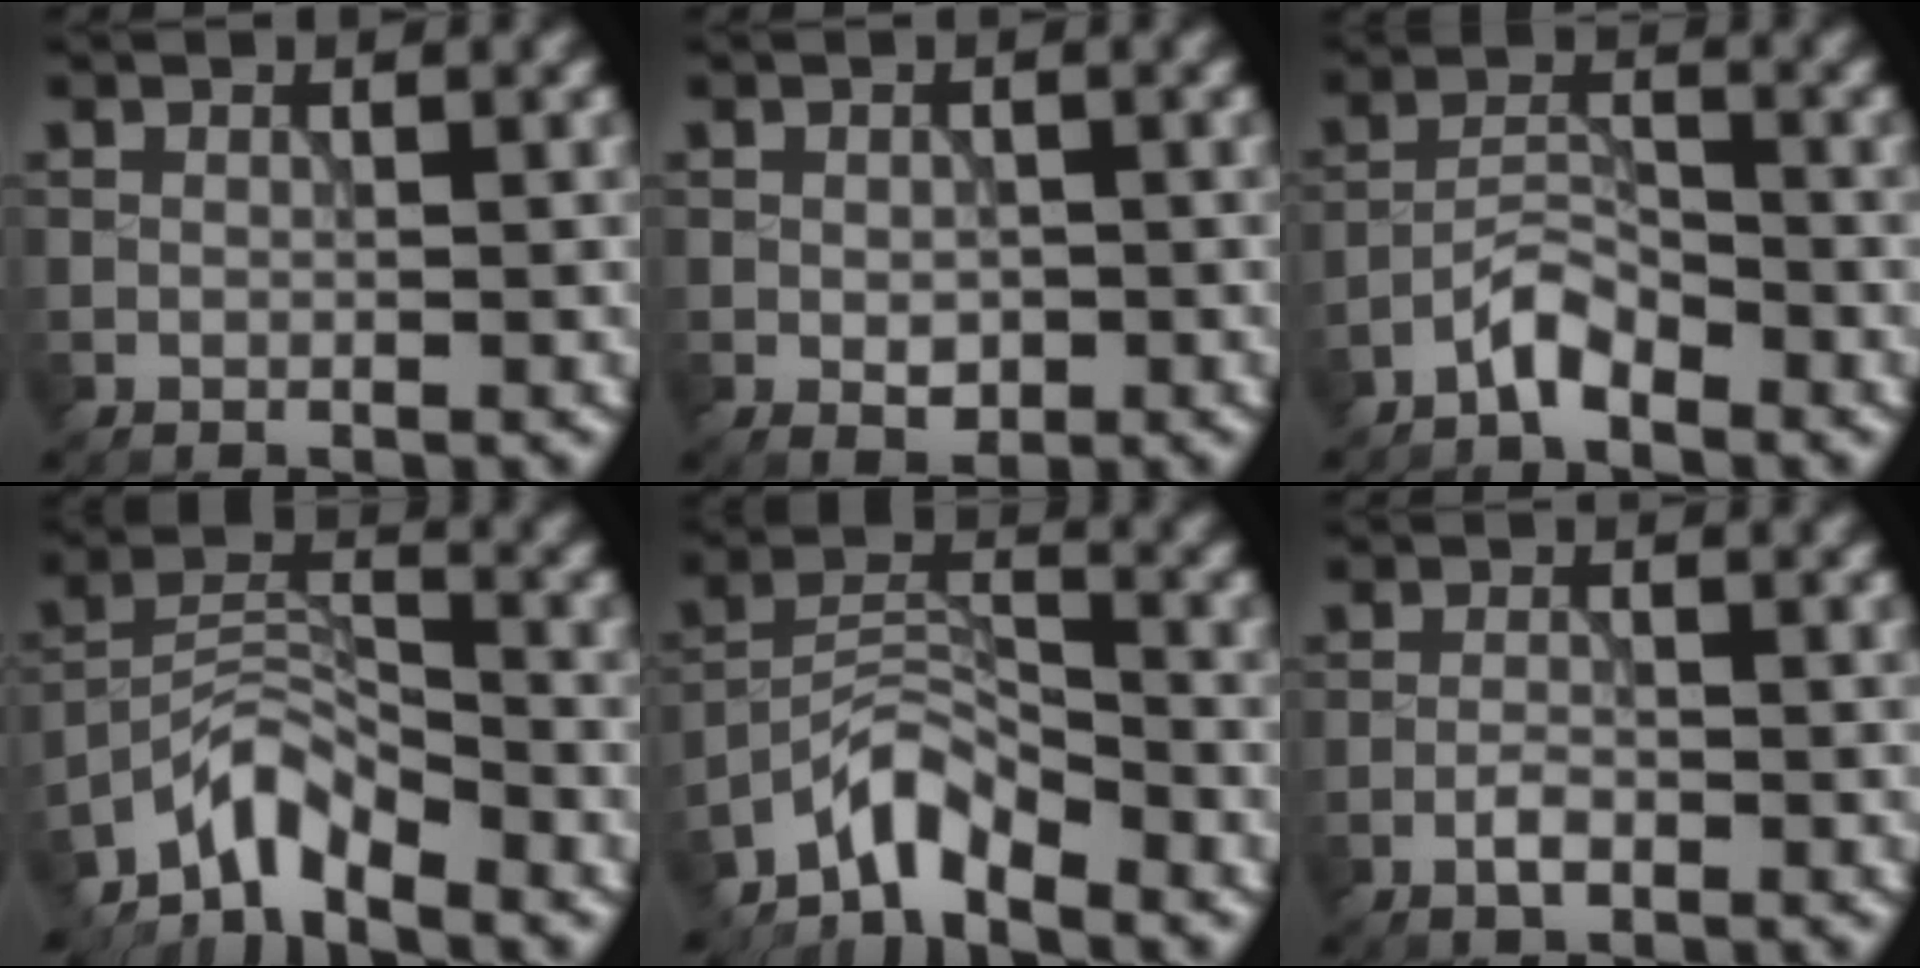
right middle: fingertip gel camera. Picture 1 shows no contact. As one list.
[{"total": 2.1, "force": [-0.5, 1.3, 1.5], "torque": [-0.025, -0.004, -0.006]}, {"total": 2.8, "force": [-2.3, 0.8, 1.4], "torque": [-0.023, 0.012, -0.050]}, {"total": 4.5, "force": [-3.9, 1.3, 1.9], "torque": [-0.026, 0.006, -0.087]}, {"total": 4.2, "force": [-3.6, 1.2, 1.8], "torque": [-0.027, 0.010, -0.081]}, {"total": 1.6, "force": [-0.8, 0.6, 1.2], "torque": [-0.023, 0.001, -0.019]}]